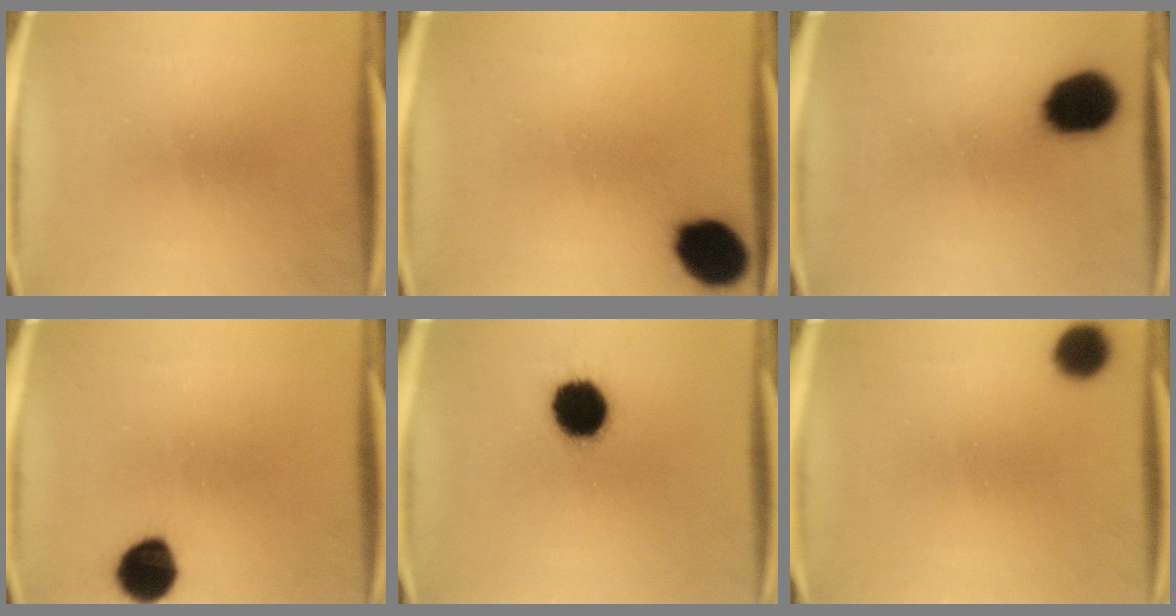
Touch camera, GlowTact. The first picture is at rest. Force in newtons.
{"total": 12.2}
{"total": 14.1}
{"total": 9.7}
{"total": 13.9}
{"total": 6.8}